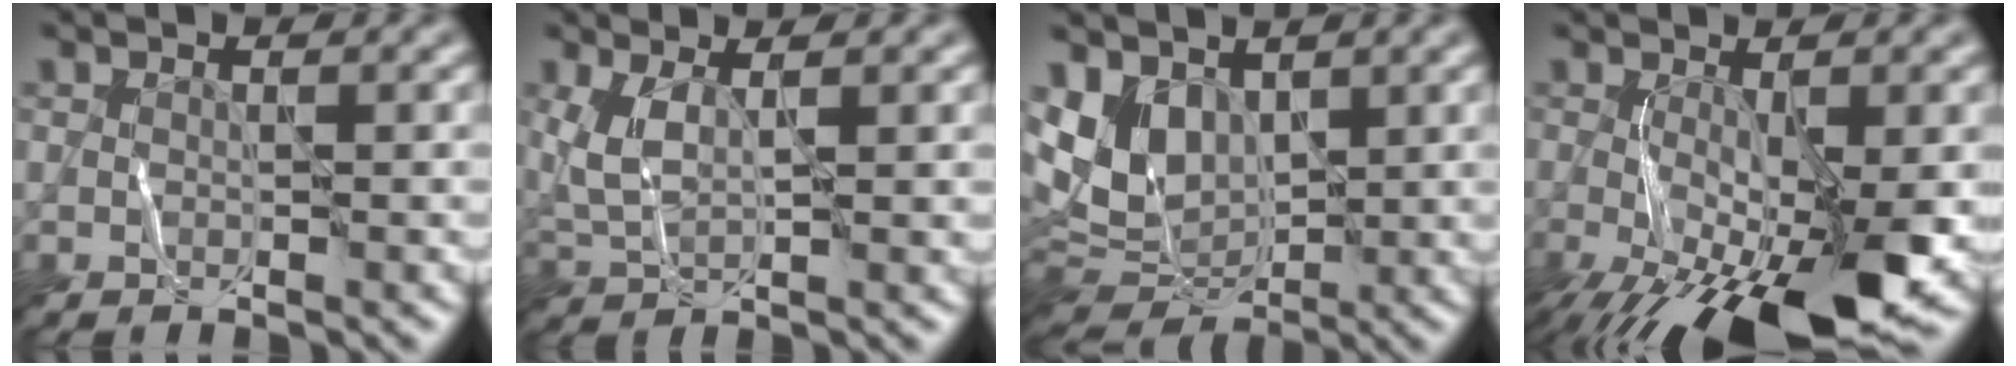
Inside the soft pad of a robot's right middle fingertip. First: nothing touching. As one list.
[{"total": 2.6, "force": [0.8, 0.7, 2.4], "torque": [-0.071, 0.001, 0.030]}, {"total": 5.0, "force": [2.2, 3.4, 3.0], "torque": [-0.079, -0.009, 0.053]}, {"total": 10.9, "force": [-4.0, 3.1, 9.7], "torque": [-0.170, -0.019, -0.050]}]